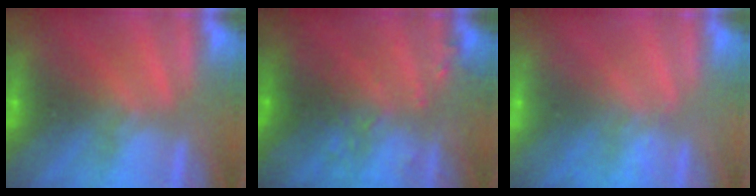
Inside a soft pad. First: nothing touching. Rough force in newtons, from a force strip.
{"total": 7.8}
{"total": 2.1}